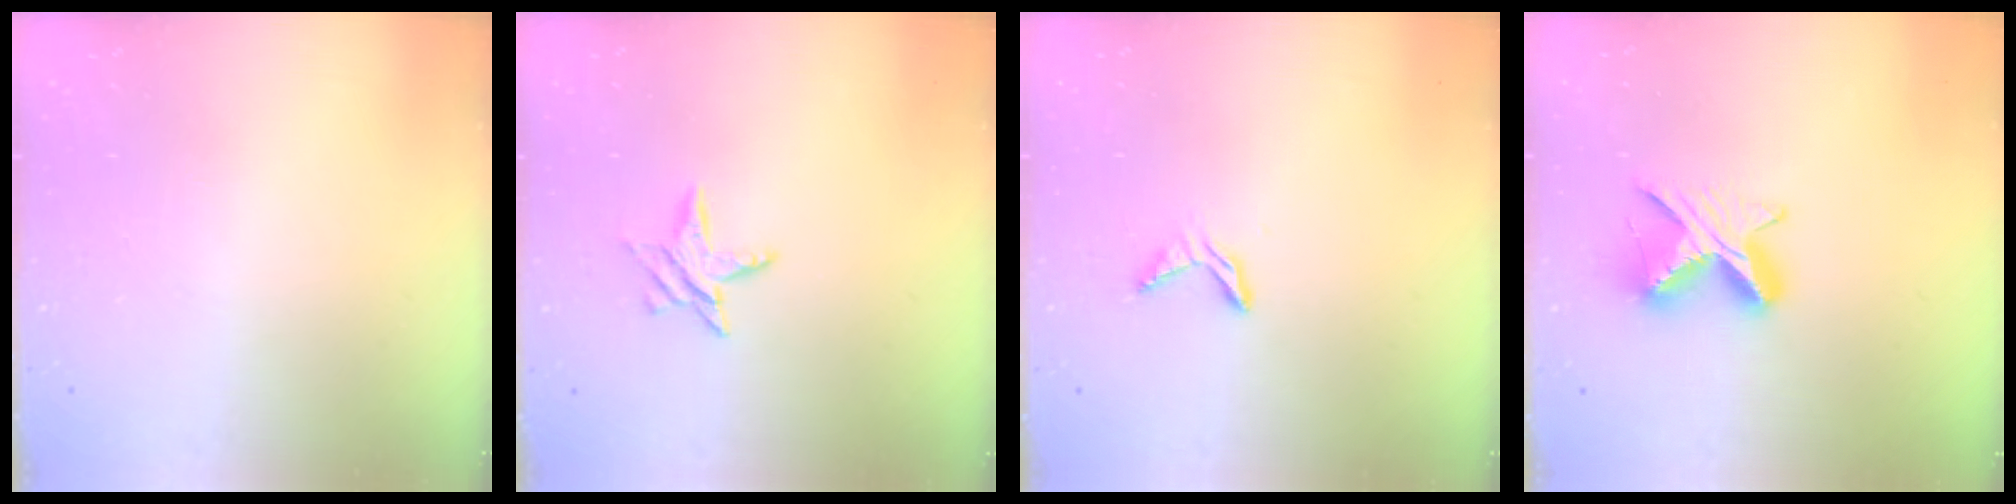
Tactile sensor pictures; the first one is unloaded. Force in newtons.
{"total": 7.1, "press": 7.1, "slide": 0.7}
{"total": 5.0, "press": 5.0, "slide": 0.4}
{"total": 9.0, "press": 9.0, "slide": 0.4}